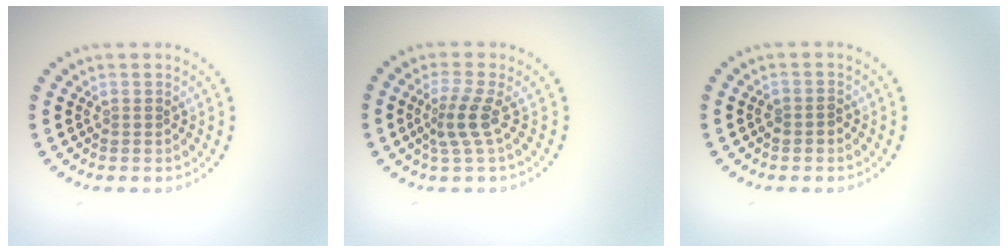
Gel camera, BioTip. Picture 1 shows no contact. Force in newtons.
{"total": 2.5, "press": 1.8, "slide": 1.8}
{"total": 0.8, "press": 0.7, "slide": 0.4}